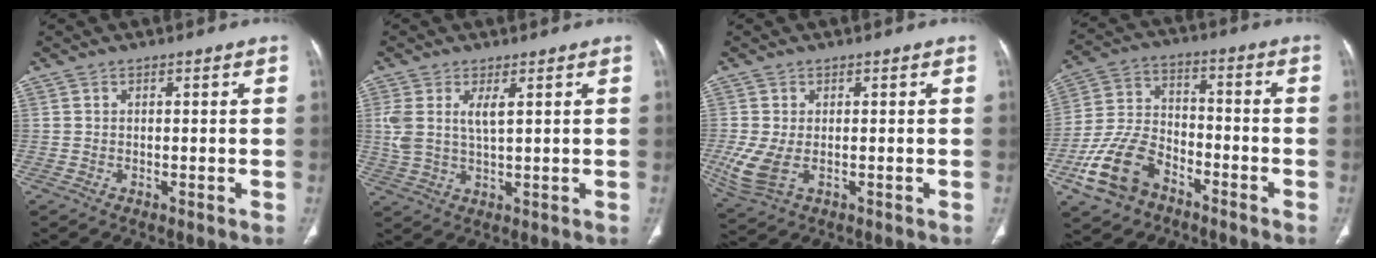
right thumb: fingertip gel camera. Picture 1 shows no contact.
{"total": 5.5, "force": [1.8, 2.0, 4.8], "torque": [-0.115, -0.005, 0.044]}
{"total": 6.2, "force": [-1.2, 3.5, 5.0], "torque": [-0.129, -0.010, -0.014]}
{"total": 13.5, "force": [-7.4, 8.5, 7.5], "torque": [-0.143, 0.047, -0.143]}